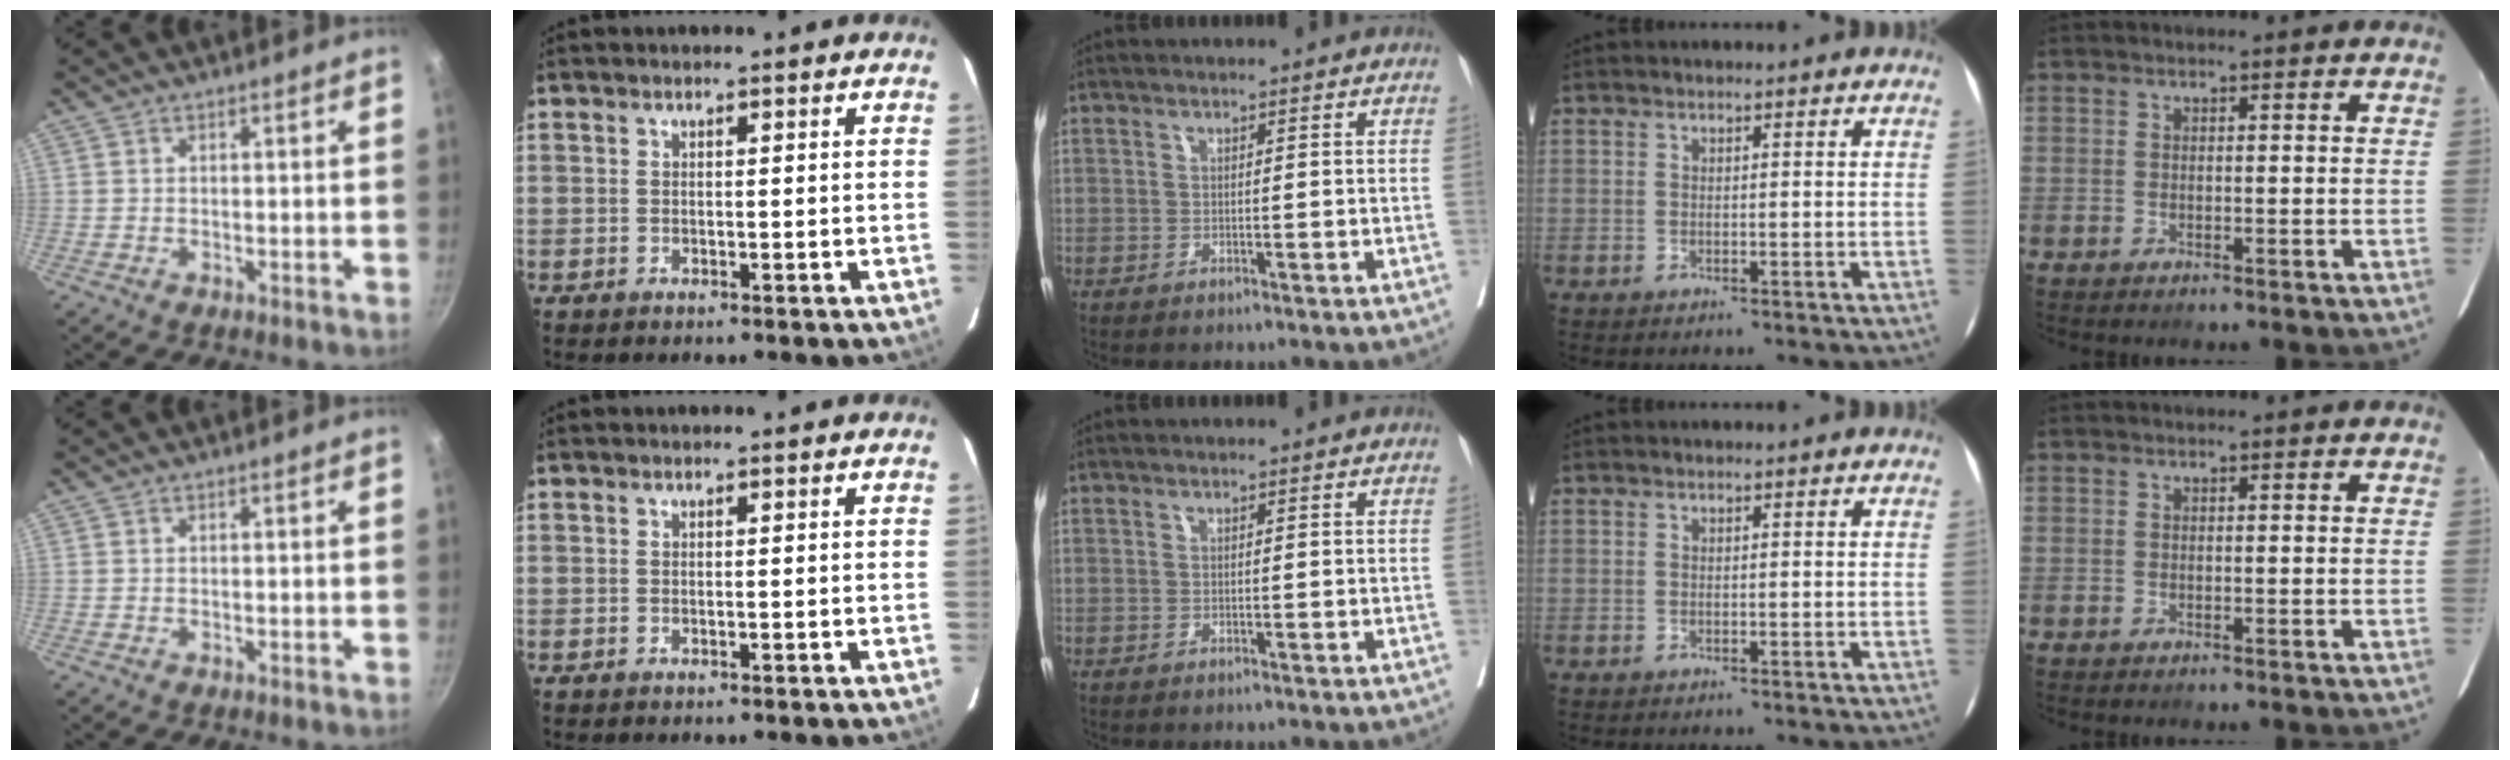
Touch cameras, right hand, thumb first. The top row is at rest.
{}